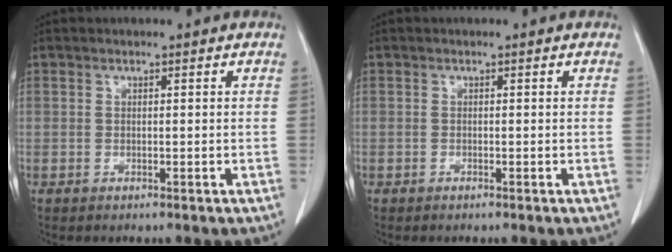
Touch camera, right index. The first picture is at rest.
{"total": 0.0}